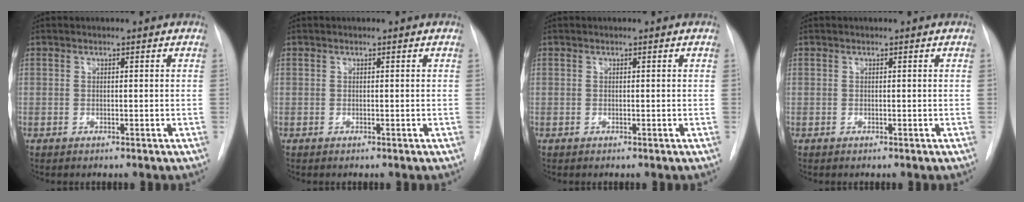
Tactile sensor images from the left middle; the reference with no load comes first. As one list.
[{"total": 0.0}, {"total": 0.0}, {"total": 0.0}]